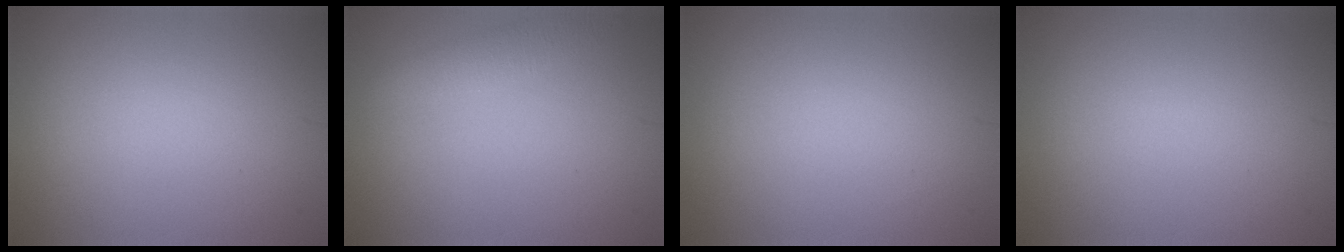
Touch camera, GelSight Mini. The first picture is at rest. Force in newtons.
{"total": 2.3, "press": 2.3, "slide": 0.1}
{"total": 0.0}
{"total": 0.0}